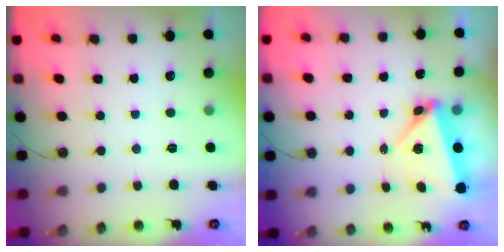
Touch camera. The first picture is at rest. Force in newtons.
{"total": 5.5, "press": 5.5, "slide": 0.6}